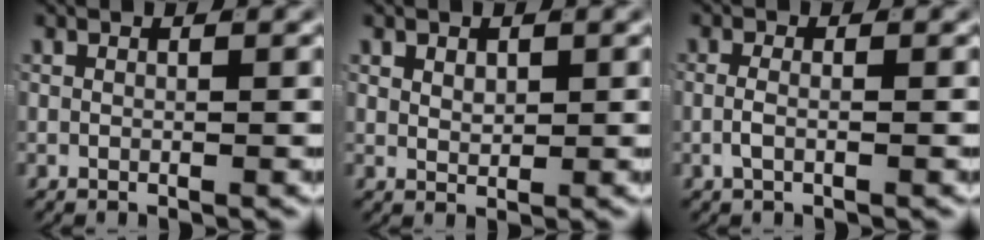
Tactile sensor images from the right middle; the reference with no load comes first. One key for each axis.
{"total": 1.2, "fx": 0.7, "fy": 0.6, "fz": 0.8, "tx": -0.017, "ty": -0.012, "tz": 0.022}
{"total": 1.3, "fx": -0.6, "fy": 0.1, "fz": 1.1, "tx": -0.026, "ty": -0.005, "tz": -0.010}